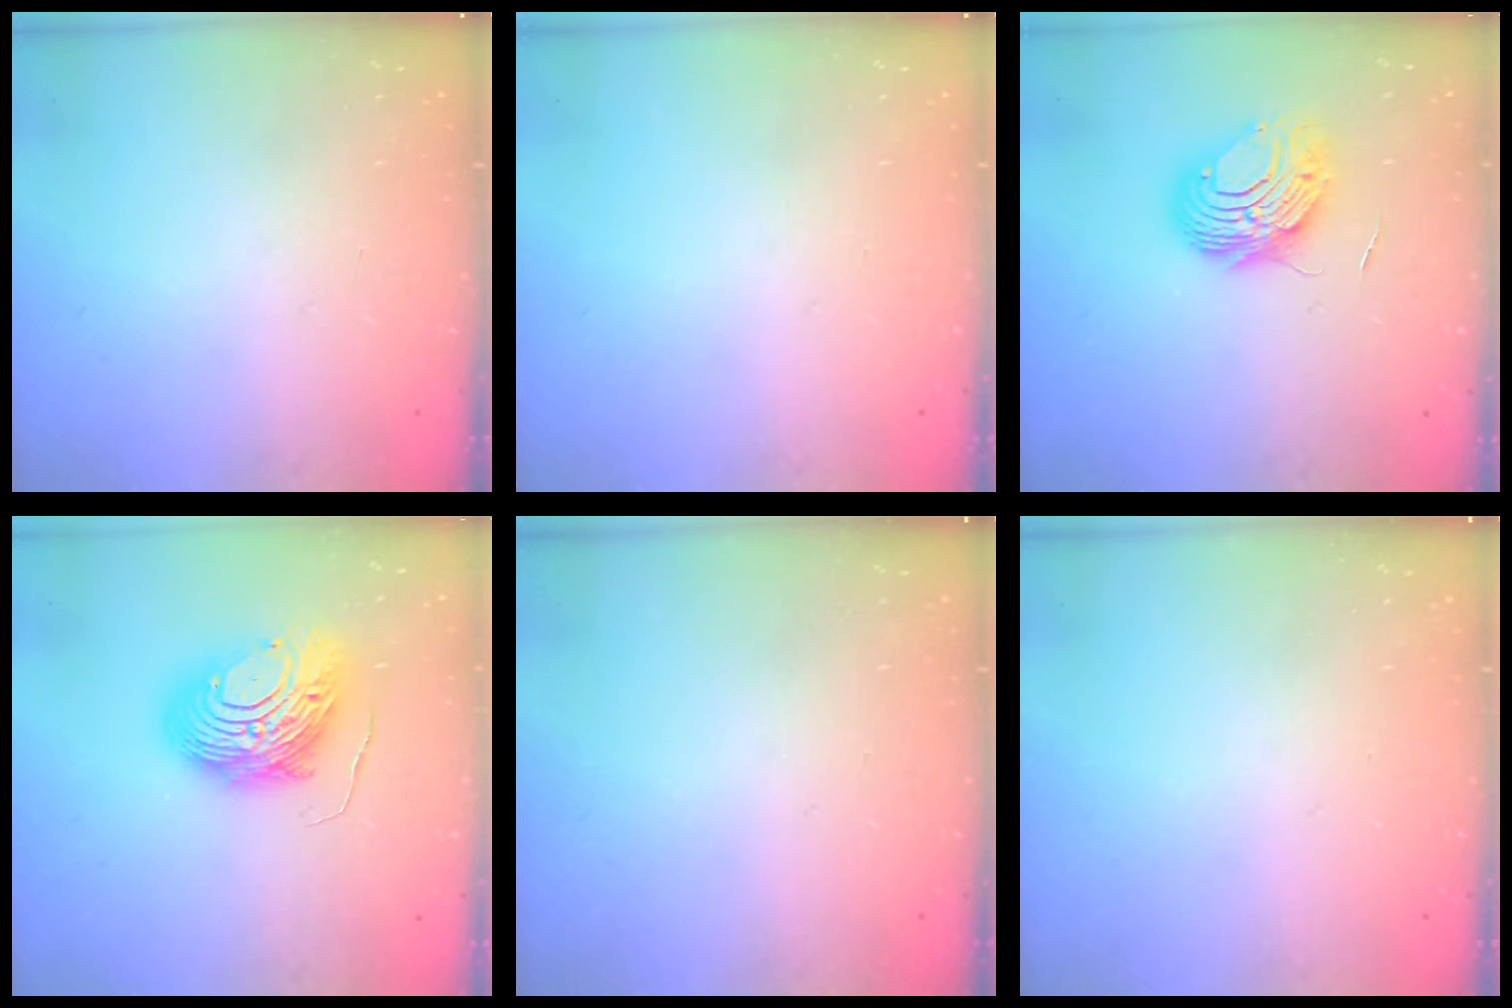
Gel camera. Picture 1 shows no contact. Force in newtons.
{"total": 0.0}
{"total": 8.7, "press": 8.7, "slide": 0.8}
{"total": 11.6, "press": 11.6, "slide": 0.9}
{"total": 0.0}
{"total": 0.0}